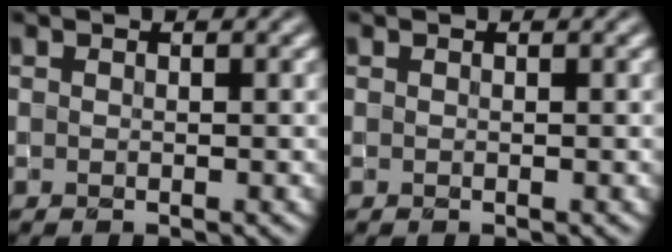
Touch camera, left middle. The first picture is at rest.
{"total": 0.0}